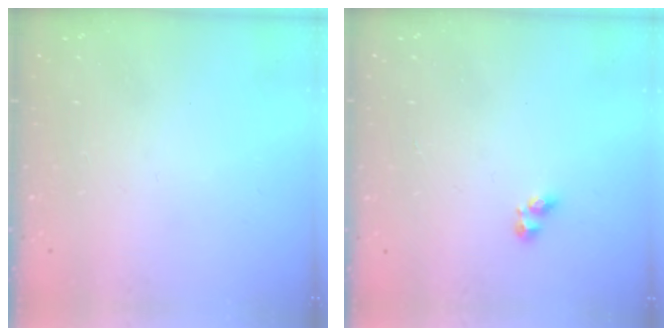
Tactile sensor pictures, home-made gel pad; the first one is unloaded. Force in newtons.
{"total": 2.7, "press": 2.7, "slide": 0.3}